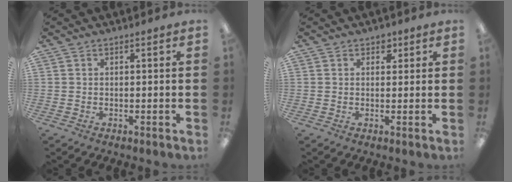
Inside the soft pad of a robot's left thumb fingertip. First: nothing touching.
{"total": 2.0, "force": [1.2, 1.5, 0.7], "torque": [0.001, -0.004, 0.018]}